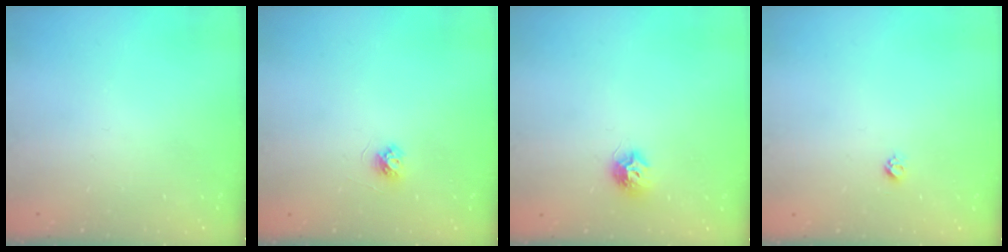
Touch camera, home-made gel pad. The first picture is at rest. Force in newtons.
{"total": 3.7, "press": 3.6, "slide": 0.4}
{"total": 7.5, "press": 7.5, "slide": 0.7}
{"total": 3.3, "press": 3.3, "slide": 0.5}